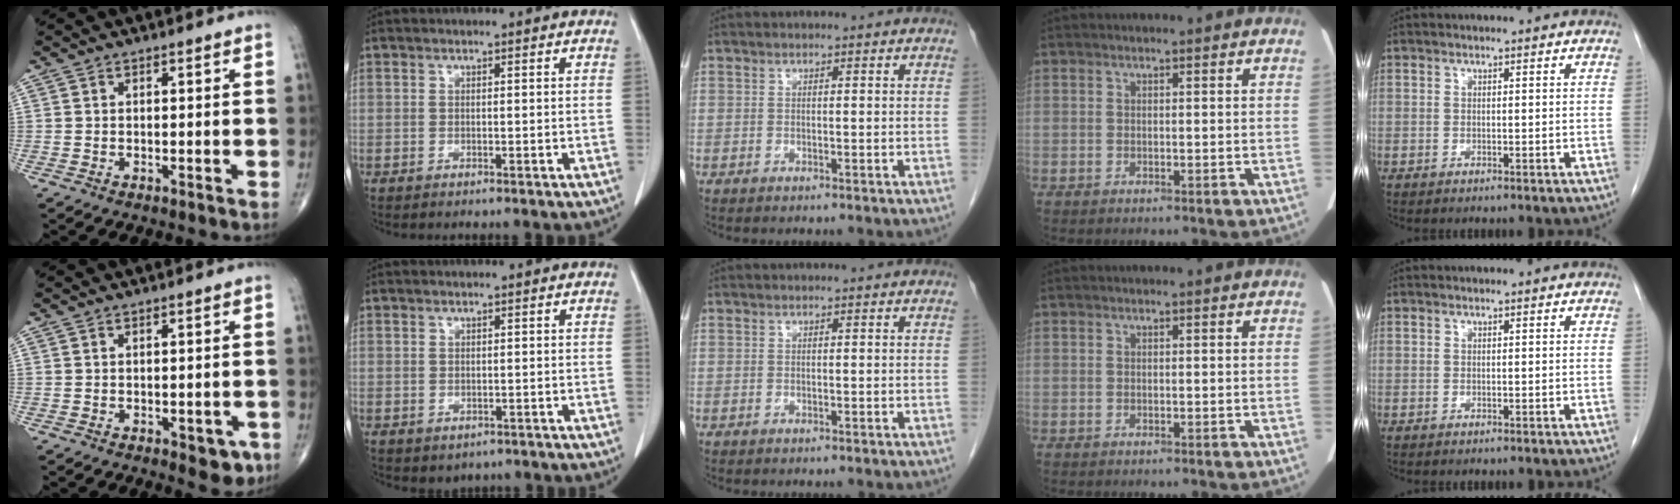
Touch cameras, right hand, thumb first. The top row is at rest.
{"thumb": {"total": 4.3, "force": [-1.8, 2.2, 3.2], "torque": [-0.015, 0.002, -0.017]}, "index": {"total": 2.0, "force": [-0.8, 1.8, 0.6], "torque": [-0.009, 0.001, 0.000]}}